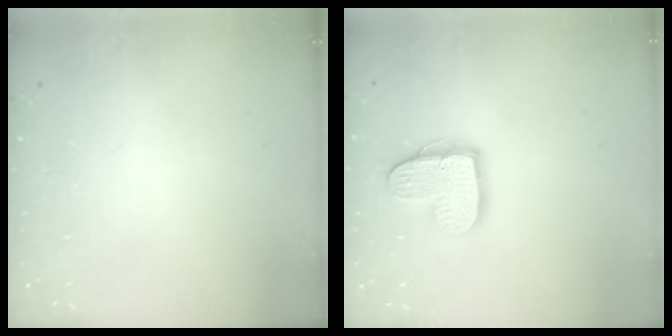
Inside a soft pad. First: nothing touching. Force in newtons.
{"total": 13.4, "press": 13.3, "slide": 1.2}